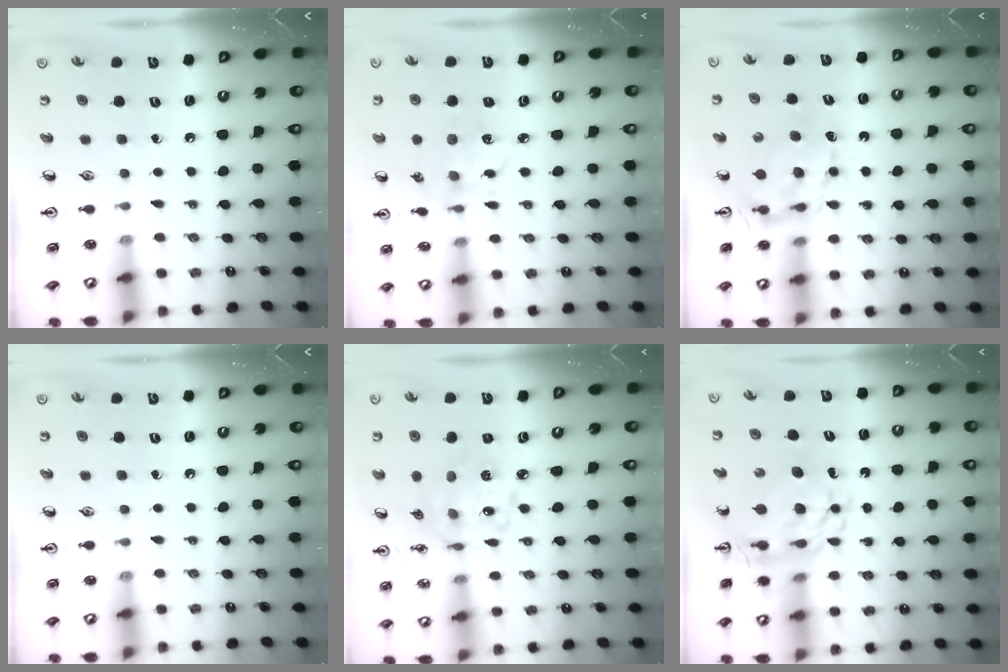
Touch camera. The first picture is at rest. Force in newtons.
{"total": 6.7, "press": 6.7, "slide": 0.4}
{"total": 8.4, "press": 8.4, "slide": 0.6}
{"total": 0.0}
{"total": 12.9, "press": 12.4, "slide": 3.4}
{"total": 10.8, "press": 10.8, "slide": 1.1}